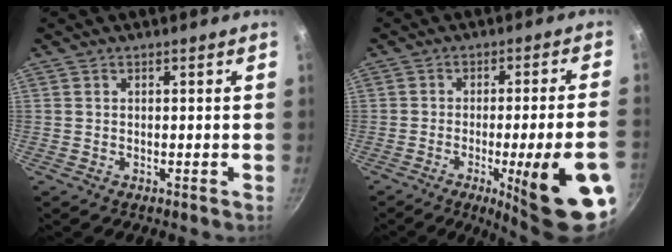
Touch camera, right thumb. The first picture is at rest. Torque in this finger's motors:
{"motor_torque": [2.68, 2.33, 2.11, -0.66, 0.22]}